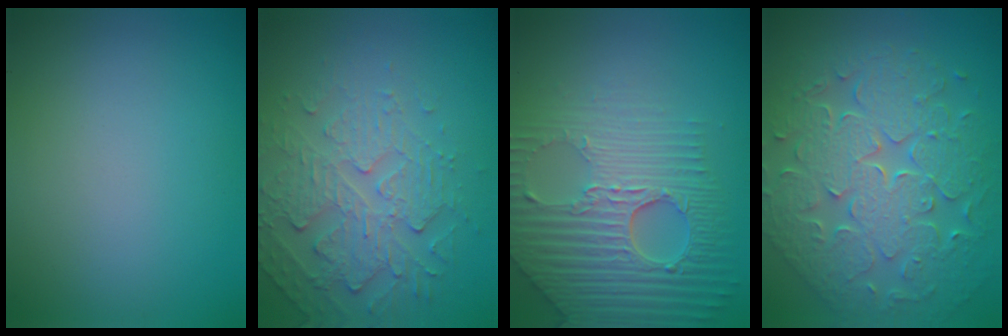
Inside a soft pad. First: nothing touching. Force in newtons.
{"total": 4.9, "press": 3.6, "slide": 3.4}
{"total": 8.3, "press": 5.8, "slide": 6.0}
{"total": 9.3, "press": 6.6, "slide": 6.5}